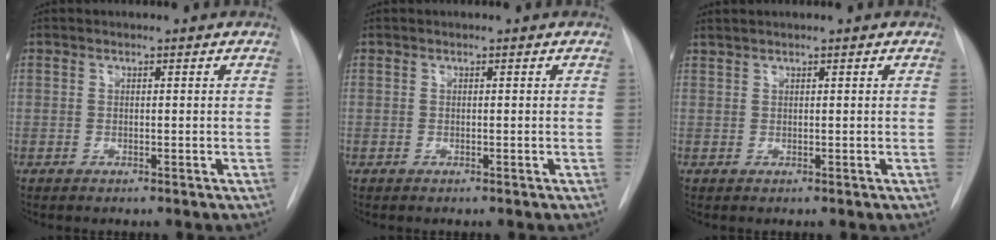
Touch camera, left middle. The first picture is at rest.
{"total": 0.0}
{"total": 1.0, "force": [0.9, -0.2, 0.4], "torque": [-0.011, 0.010, 0.025]}